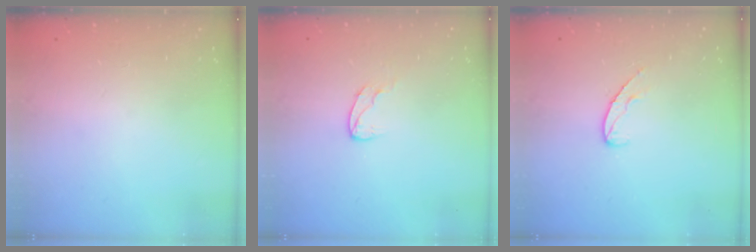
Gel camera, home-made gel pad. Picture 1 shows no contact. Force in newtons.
{"total": 4.6, "press": 4.6, "slide": 0.5}
{"total": 7.2, "press": 7.2, "slide": 0.6}